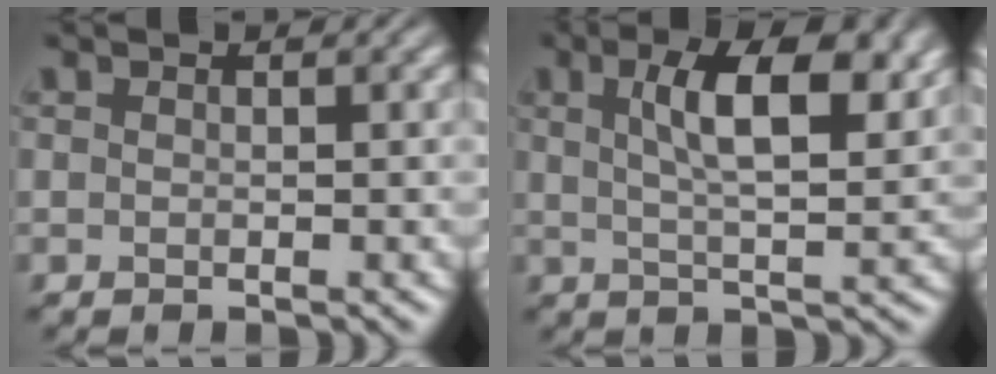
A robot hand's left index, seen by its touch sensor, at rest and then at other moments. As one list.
[{"total": 7.3, "force": [2.6, 2.4, 6.4], "torque": [-0.099, 0.004, 0.042]}]